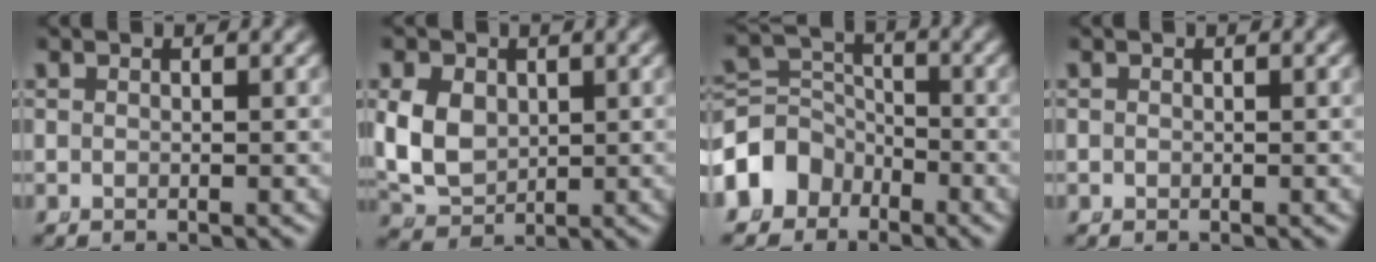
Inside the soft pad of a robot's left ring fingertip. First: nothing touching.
{"total": 7.5, "force": [-0.2, 6.5, 3.8], "torque": [-0.109, -0.031, 0.011]}
{"total": 6.8, "force": [-2.2, 5.9, 2.6], "torque": [-0.068, -0.029, -0.036]}
{"total": 0.0}